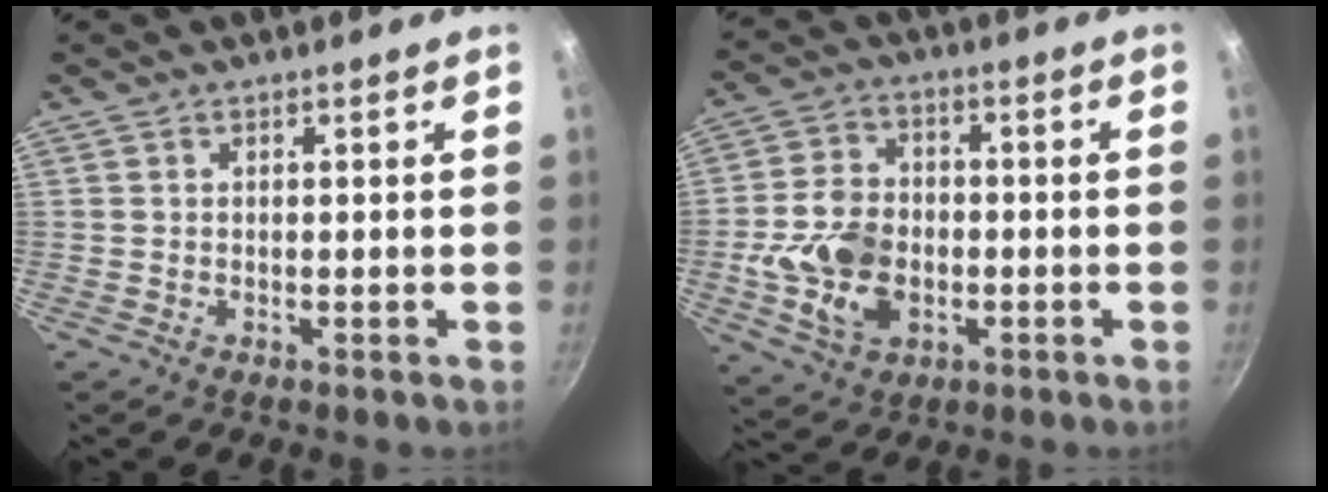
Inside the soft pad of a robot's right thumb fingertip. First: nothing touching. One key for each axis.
{"total": 12.8, "fx": -2.6, "fy": 9.1, "fz": 8.6, "tx": -0.147, "ty": 0.016, "tz": -0.047}